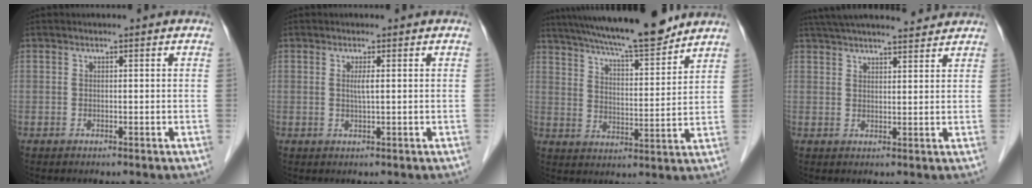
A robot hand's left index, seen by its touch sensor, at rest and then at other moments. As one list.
[{"total": 1.3, "force": [-0.1, -0.2, 1.3], "torque": [-0.028, -0.005, -0.001]}, {"total": 17.1, "force": [14.8, 1.3, 8.5], "torque": [-0.143, 0.007, 0.229]}, {"total": 15.3, "force": [13.8, 2.2, 6.4], "torque": [-0.108, 0.037, 0.201]}]